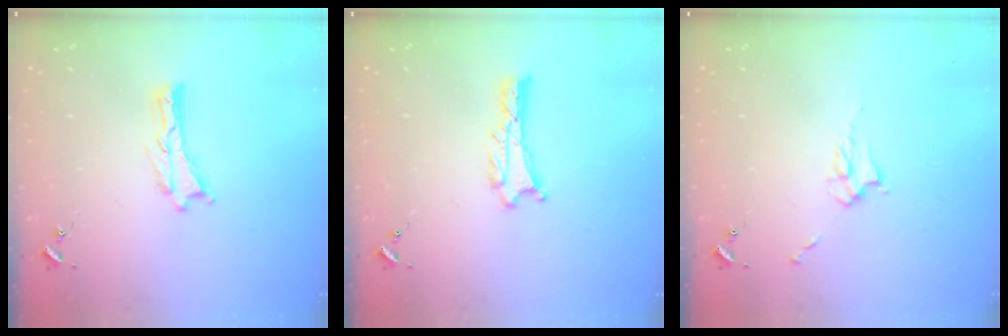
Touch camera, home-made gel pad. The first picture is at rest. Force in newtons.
{"total": 0.9, "press": 0.8, "slide": 0.1}
{"total": 2.9, "press": 2.9, "slide": 0.4}